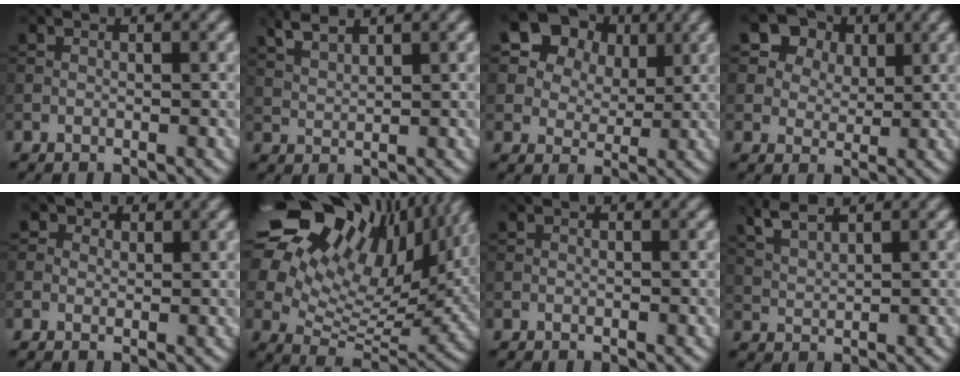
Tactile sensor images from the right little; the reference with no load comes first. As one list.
[{"total": 2.3, "force": [1.9, 0.5, 1.2], "torque": [-0.030, 0.005, 0.045]}, {"total": 14.4, "force": [7.4, 10.6, 6.3], "torque": [-0.159, 0.026, 0.138]}, {"total": 10.5, "force": [5.9, 7.4, 4.5], "torque": [-0.101, 0.020, 0.091]}, {"total": 1.9, "force": [1.2, 1.4, 0.6], "torque": [-0.010, -0.002, 0.008]}, {"total": 21.2, "force": [10.7, 11.8, 14.0], "torque": [-0.266, 0.063, 0.176]}, {"total": 0.0}, {"total": 2.7, "force": [2.1, 0.5, 1.6], "torque": [-0.039, 0.006, 0.050]}]